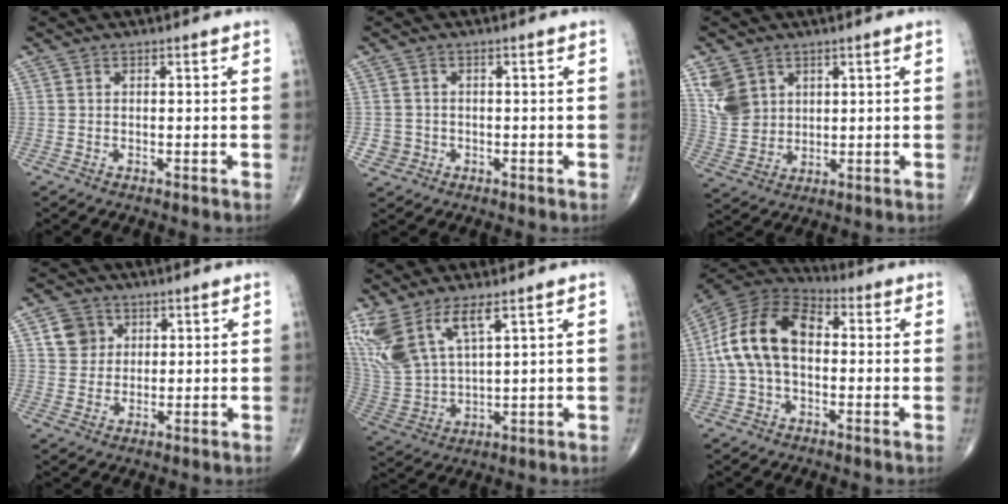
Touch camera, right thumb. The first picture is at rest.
{"total": 2.6, "force": [-0.6, 2.5, 0.2], "torque": [0.012, 0.007, -0.012]}
{"total": 7.8, "force": [3.5, 6.0, 3.6], "torque": [-0.058, -0.011, 0.084]}
{"total": 5.6, "force": [2.1, 5.0, 1.6], "torque": [-0.003, -0.005, 0.036]}
{"total": 13.9, "force": [8.0, 5.3, 10.2], "torque": [-0.231, -0.027, 0.179]}
{"total": 15.4, "force": [0.6, 9.7, 11.9], "torque": [-0.225, 0.040, 0.000]}